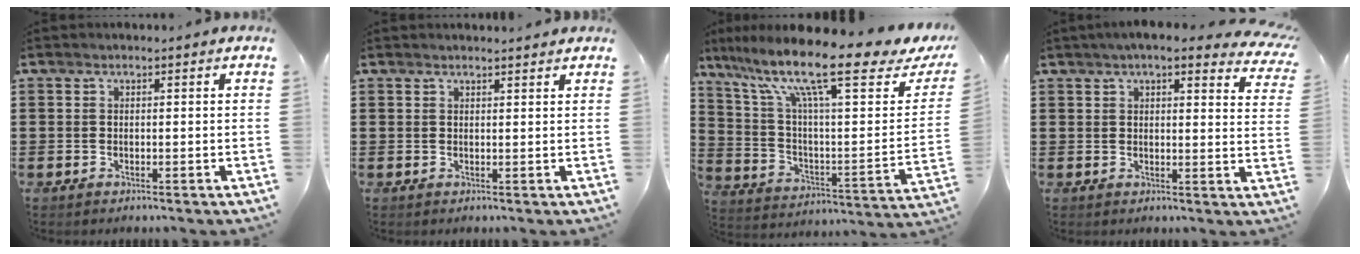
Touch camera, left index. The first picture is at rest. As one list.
[{"total": 1.2, "force": [1.2, 0.0, 0.3], "torque": [-0.007, -0.001, 0.023]}, {"total": 16.7, "force": [11.5, 2.3, 12.0], "torque": [-0.244, -0.068, 0.180]}, {"total": 5.4, "force": [4.6, 0.5, 2.9], "torque": [-0.063, -0.010, 0.080]}]